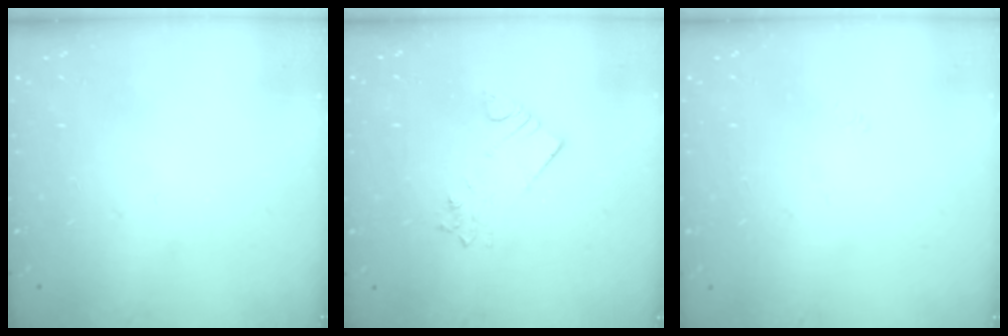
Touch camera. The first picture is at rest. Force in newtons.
{"total": 3.0, "press": 3.0, "slide": 0.3}
{"total": 0.6, "press": 0.5, "slide": 0.2}